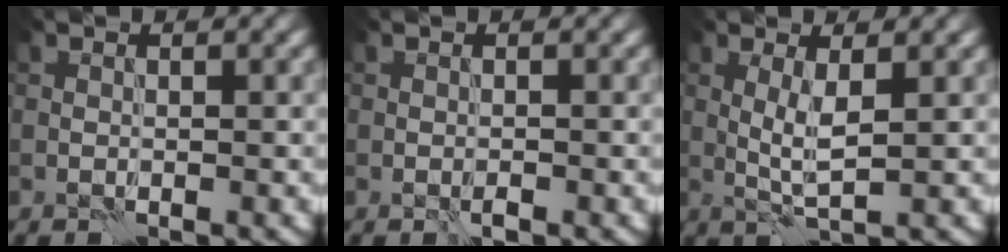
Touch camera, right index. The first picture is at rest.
{"total": 0.8, "force": [-0.5, 0.2, 0.6], "torque": [-0.012, 0.001, -0.009]}
{"total": 2.4, "force": [0.5, 0.1, 2.4], "torque": [-0.052, 0.001, 0.011]}